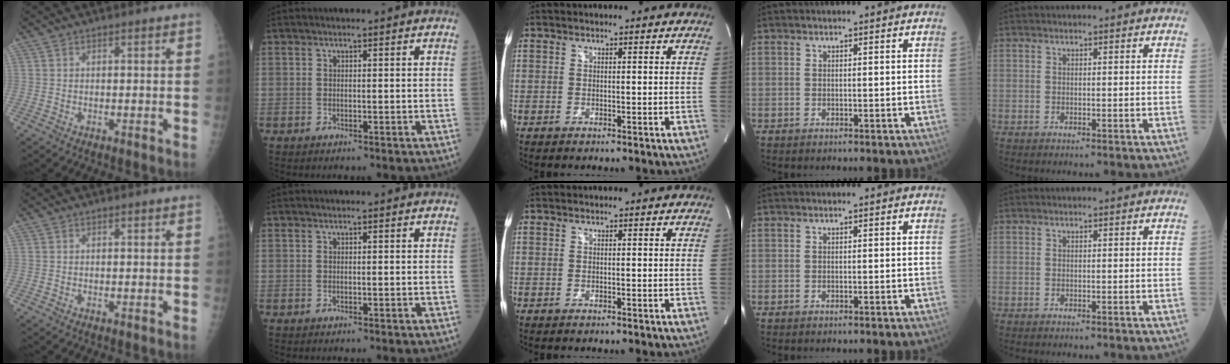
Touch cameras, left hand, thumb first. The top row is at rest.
{}